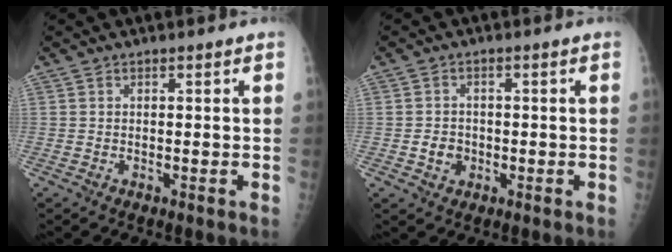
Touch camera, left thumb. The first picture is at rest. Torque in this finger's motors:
{"motor_torque": [-0.23, 0.40, 0.15, 0.09, 0.02]}